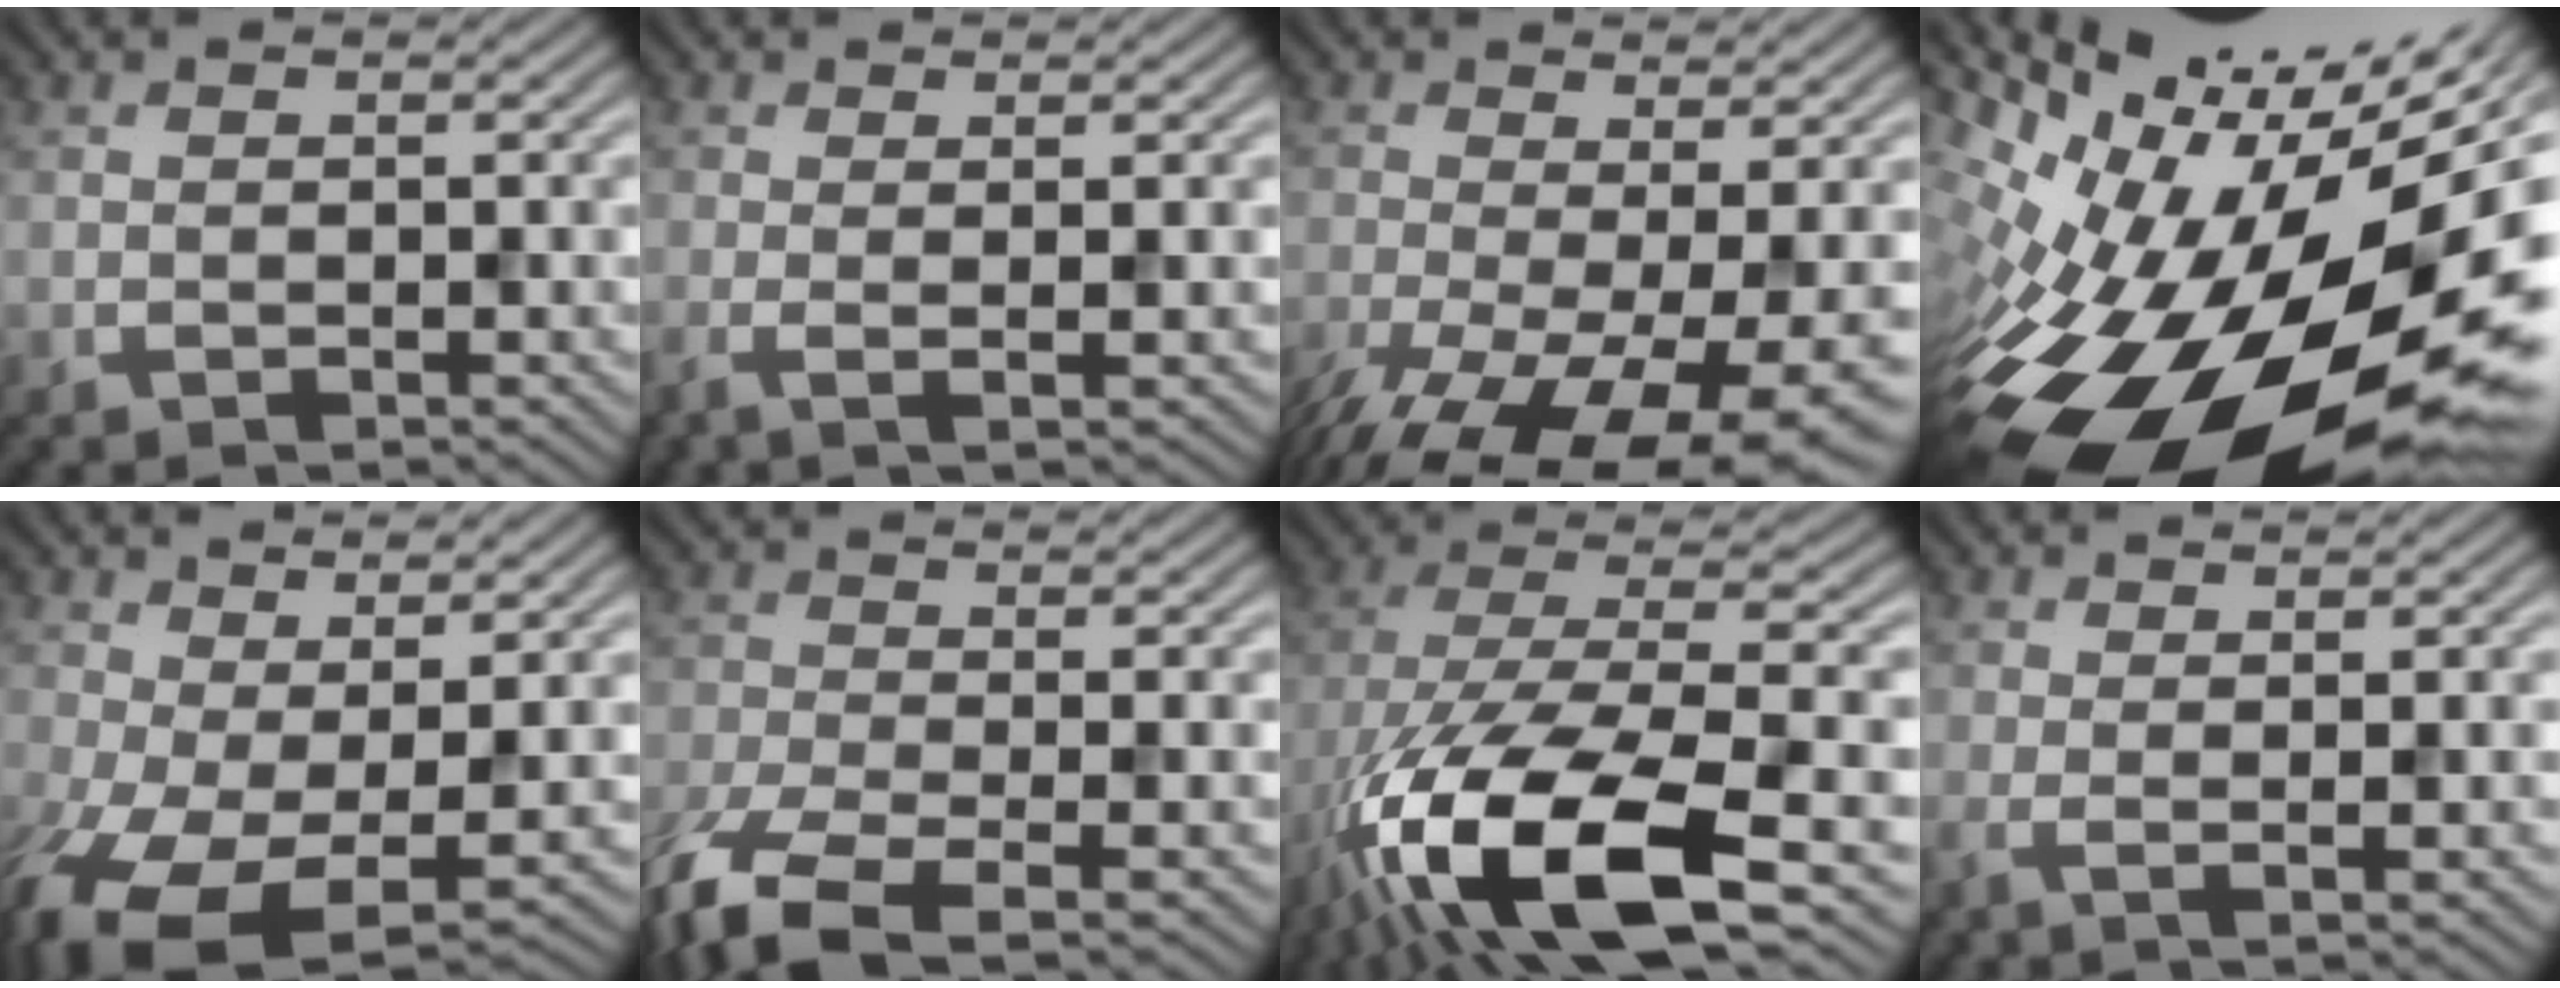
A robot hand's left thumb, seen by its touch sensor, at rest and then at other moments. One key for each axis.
{"total": 2.5, "fx": -0.1, "fy": 0.8, "fz": 2.4, "tx": -0.038, "ty": -0.001, "tz": -0.007}
{"total": 12.1, "fx": -6.1, "fy": 3.9, "fz": 9.8, "tx": -0.178, "ty": -0.035, "tz": -0.078}
{"total": 20.0, "fx": -6.0, "fy": 9.6, "fz": 16.5, "tx": -0.284, "ty": -0.051, "tz": -0.092}
{"total": 8.4, "fx": -2.1, "fy": 4.5, "fz": 6.8, "tx": -0.149, "ty": -0.032, "tz": -0.029}
{"total": 7.2, "fx": -5.0, "fy": 2.2, "fz": 4.7, "tx": -0.095, "ty": -0.028, "tz": -0.097}
{"total": 17.4, "fx": -8.0, "fy": 6.9, "fz": 13.9, "tx": -0.294, "ty": -0.032, "tz": -0.137}
{"total": 2.2, "fx": 0.2, "fy": 0.6, "fz": 2.1, "tx": -0.033, "ty": 0.000, "tz": 0.004}